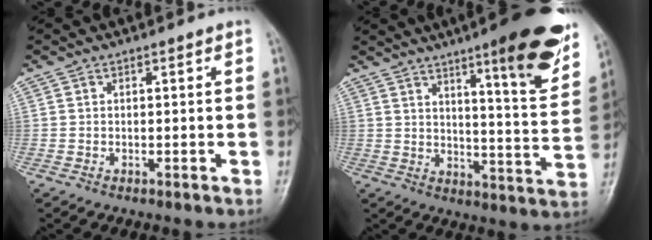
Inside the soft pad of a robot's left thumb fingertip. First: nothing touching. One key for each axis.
{"total": 17.7, "fx": 10.6, "fy": 3.1, "fz": 13.9, "tx": -0.155, "ty": -0.057, "tz": 0.149}